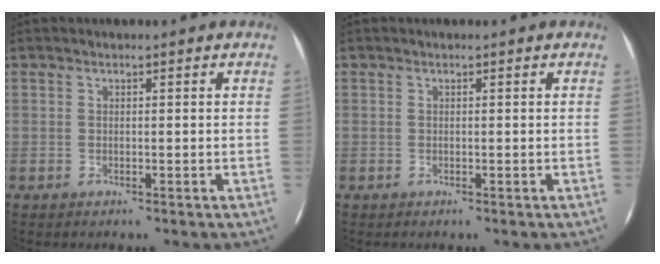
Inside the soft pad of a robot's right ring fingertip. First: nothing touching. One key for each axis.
{"total": 0.0}